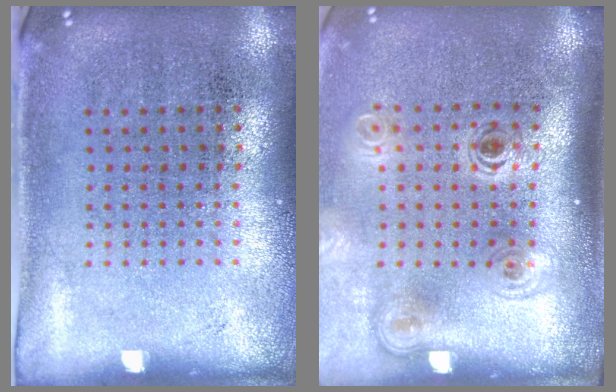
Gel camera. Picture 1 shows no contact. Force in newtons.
{"total": 2.1, "press": 1.4, "slide": 1.5}